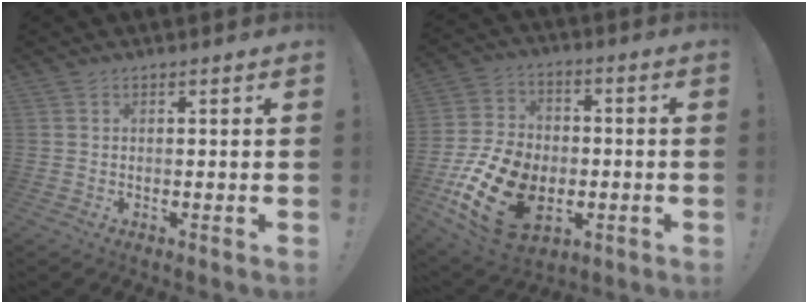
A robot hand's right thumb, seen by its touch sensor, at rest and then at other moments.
{"total": 20.0, "force": [-6.4, 13.9, 12.9], "torque": [-0.233, 0.043, -0.098]}